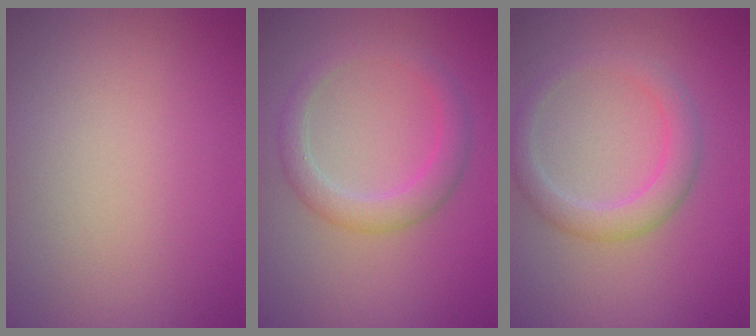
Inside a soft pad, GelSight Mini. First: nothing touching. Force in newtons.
{"total": 3.1, "press": 3.1, "slide": 0.2}
{"total": 2.9, "press": 2.9, "slide": 0.2}